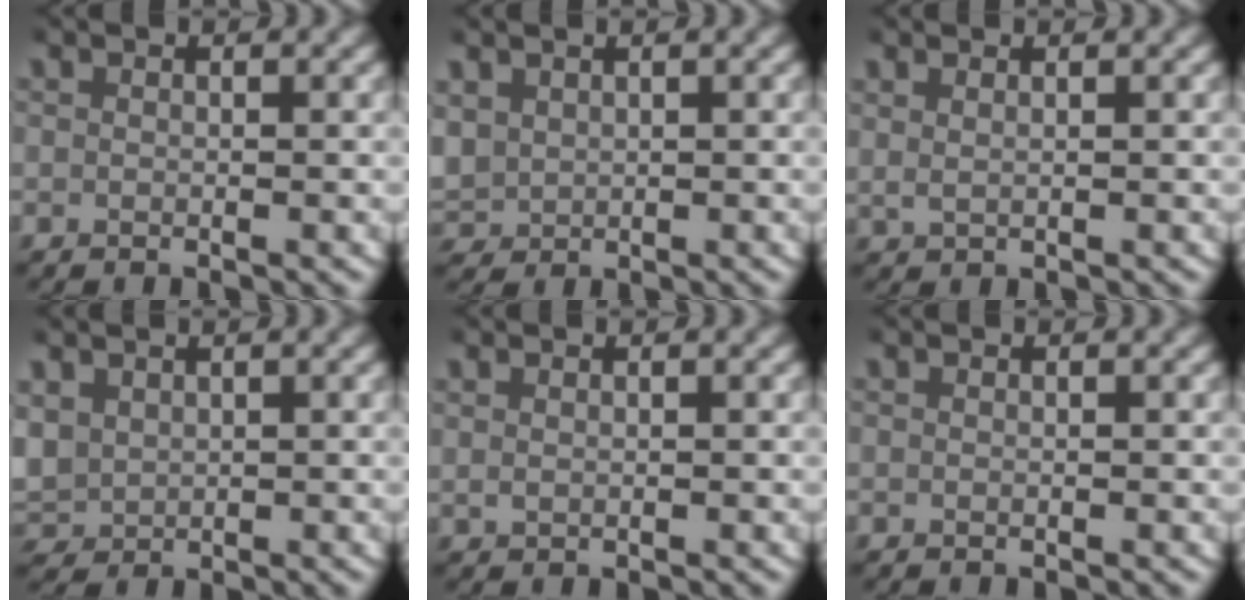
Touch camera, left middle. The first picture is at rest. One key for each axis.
{"total": 3.5, "fx": 1.0, "fy": 3.1, "fz": 1.3, "tx": -0.053, "ty": -0.005, "tz": 0.027}
{"total": 1.2, "fx": 1.0, "fy": 0.3, "fz": 0.6, "tx": -0.014, "ty": 0.000, "tz": 0.024}
{"total": 4.2, "fx": 1.0, "fy": 3.8, "fz": 1.6, "tx": -0.065, "ty": -0.009, "tz": 0.027}
{"total": 0.7, "fx": 0.5, "fy": 0.3, "fz": 0.4, "tx": -0.010, "ty": 0.001, "tz": 0.014}
{"total": 0.0}